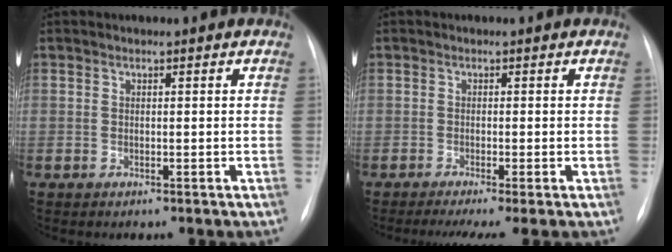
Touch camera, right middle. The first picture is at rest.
{"total": 5.7, "force": [-4.0, 0.3, 4.1], "torque": [-0.060, -0.015, -0.064]}